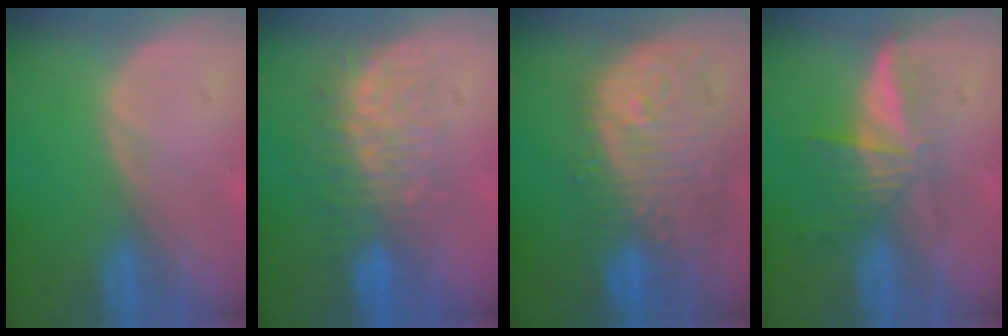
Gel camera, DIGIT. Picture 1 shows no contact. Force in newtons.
{"total": 7.6, "press": 7.5, "slide": 1.2}
{"total": 12.3, "press": 10.8, "slide": 5.9}
{"total": 5.9, "press": 5.5, "slide": 2.3}